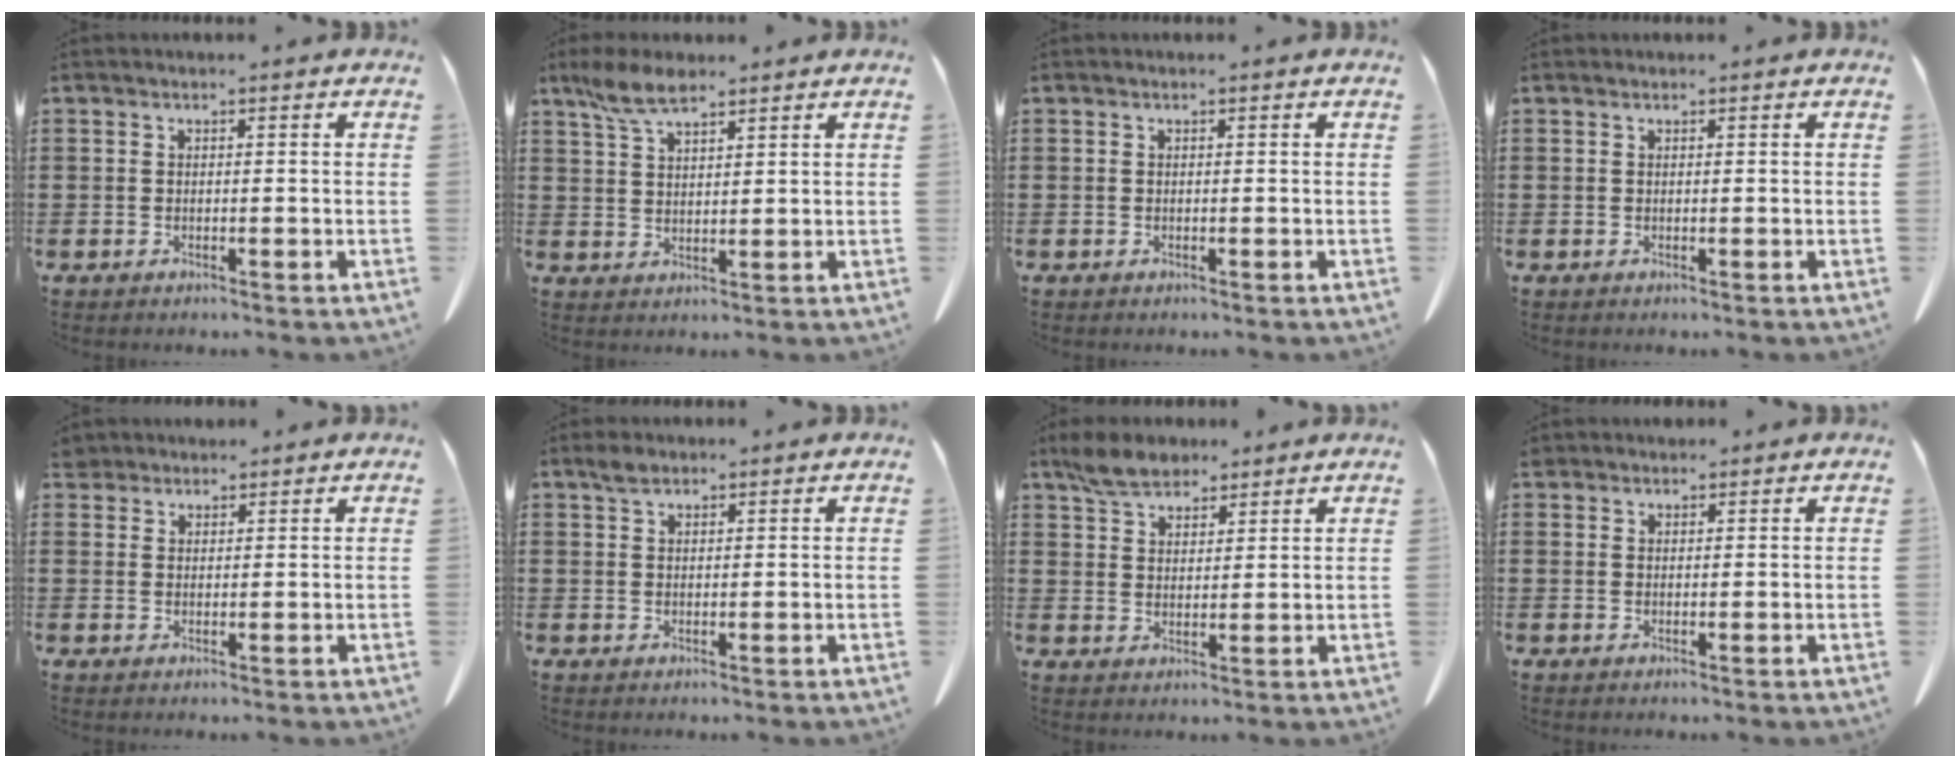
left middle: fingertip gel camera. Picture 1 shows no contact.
{"total": 5.6, "force": [3.9, 1.9, 3.6], "torque": [-0.080, 0.000, 0.072]}
{"total": 0.0}
{"total": 0.0}
{"total": 2.5, "force": [2.3, 0.9, 0.3], "torque": [-0.015, 0.003, 0.046]}
{"total": 2.0, "force": [1.5, 0.9, 1.0], "torque": [-0.023, 0.002, 0.030]}
{"total": 5.4, "force": [4.5, 2.4, 1.8], "torque": [-0.051, -0.002, 0.085]}
{"total": 1.5, "force": [1.3, 0.6, 0.2], "torque": [-0.008, 0.001, 0.027]}